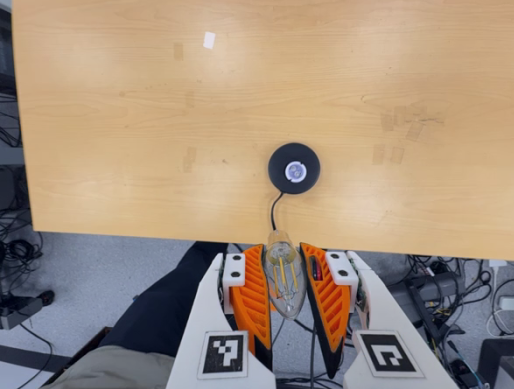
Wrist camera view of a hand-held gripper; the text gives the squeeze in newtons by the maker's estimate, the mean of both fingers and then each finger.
{"total": 20.2, "left": 21.4, "right": 19.0}